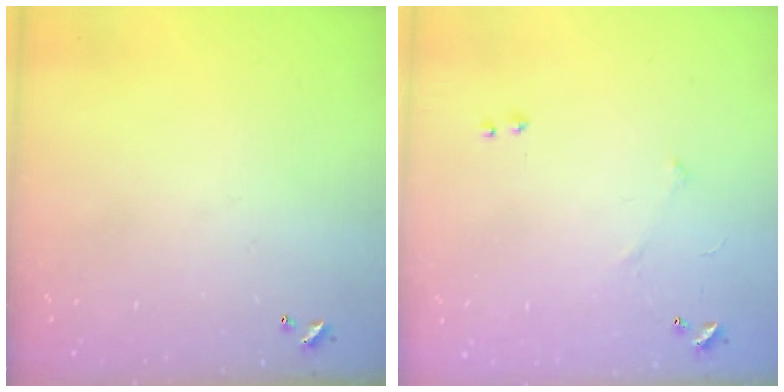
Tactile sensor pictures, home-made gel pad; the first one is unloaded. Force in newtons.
{"total": 6.7, "press": 6.7, "slide": 0.9}